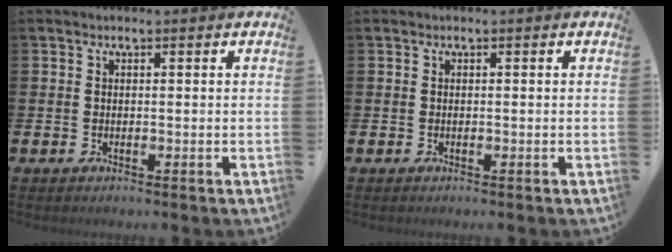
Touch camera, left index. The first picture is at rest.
{"total": 0.0}